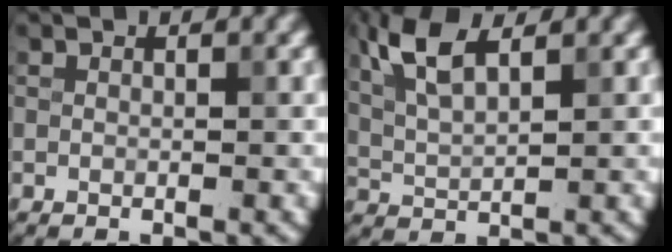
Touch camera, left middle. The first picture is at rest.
{"total": 4.8, "force": [2.6, 1.6, 3.7], "torque": [-0.090, 0.011, 0.055]}